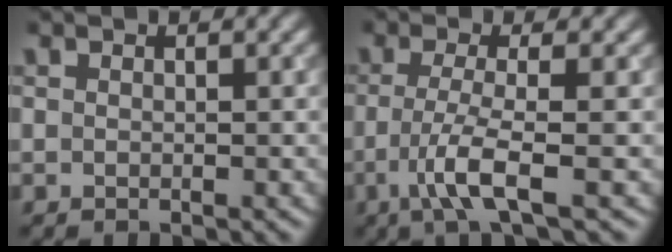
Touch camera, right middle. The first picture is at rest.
{"total": 4.1, "force": [-1.4, 0.7, 3.8], "torque": [-0.073, -0.006, -0.035]}